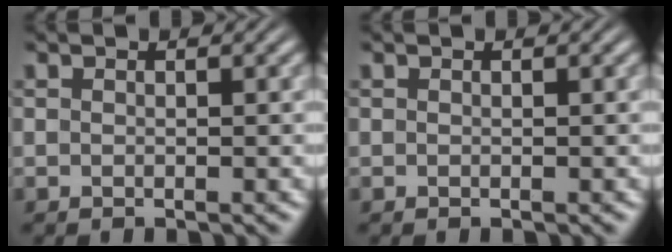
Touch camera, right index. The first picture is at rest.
{"total": 0.0}